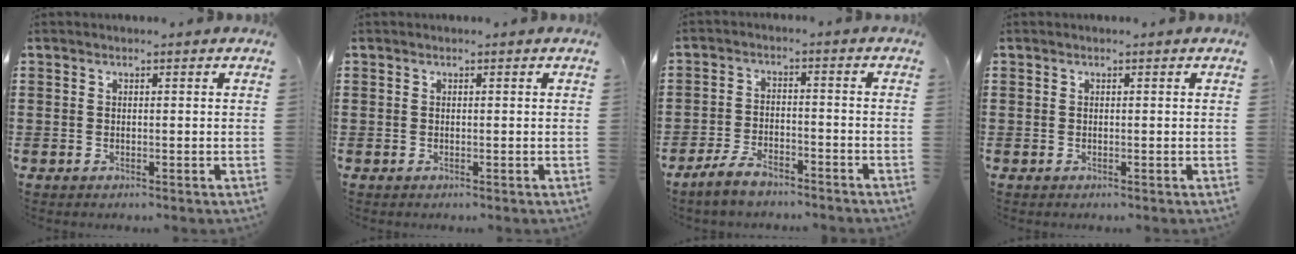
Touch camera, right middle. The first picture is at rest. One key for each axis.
{"total": 0.0}
{"total": 4.9, "fx": -4.1, "fy": 1.5, "fz": 2.2, "tx": -0.056, "ty": 0.002, "tz": -0.085}
{"total": 0.0}